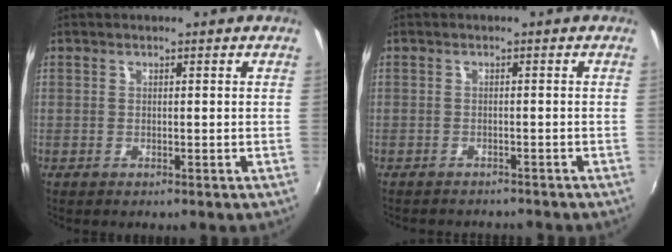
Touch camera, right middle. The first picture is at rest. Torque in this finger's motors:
{"motor_torque": [0.60, -1.54, 0.05, 0.03]}